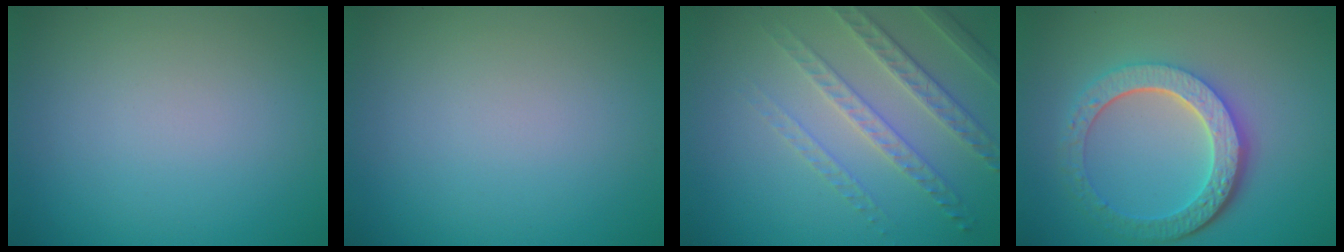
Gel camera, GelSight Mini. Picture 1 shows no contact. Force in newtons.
{"total": 0.0}
{"total": 4.6, "press": 3.4, "slide": 3.2}
{"total": 6.4, "press": 4.7, "slide": 4.3}